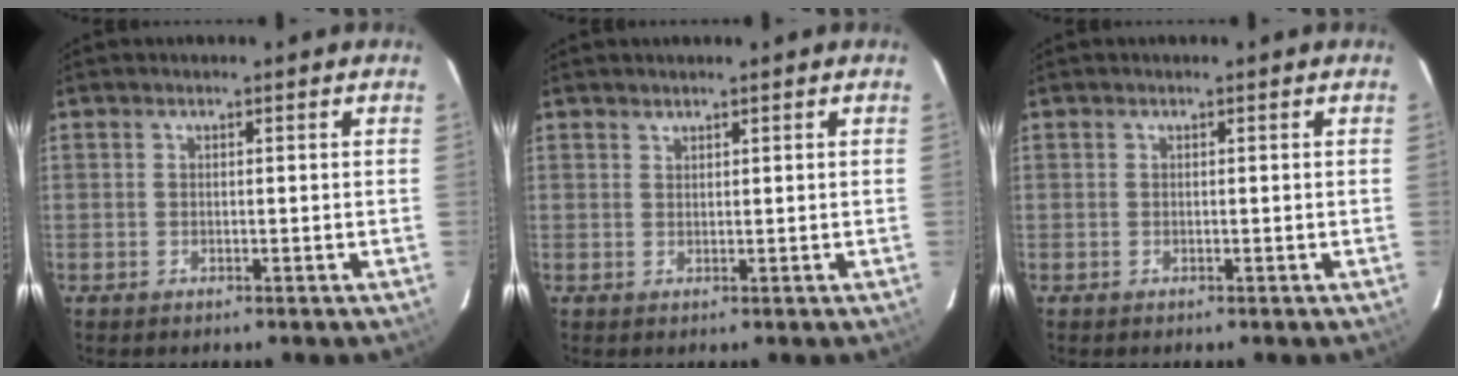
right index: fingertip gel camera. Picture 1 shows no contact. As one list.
[{"total": 0.8, "force": [0.7, 0.2, 0.0], "torque": [-0.001, 0.001, 0.015]}, {"total": 0.0}]